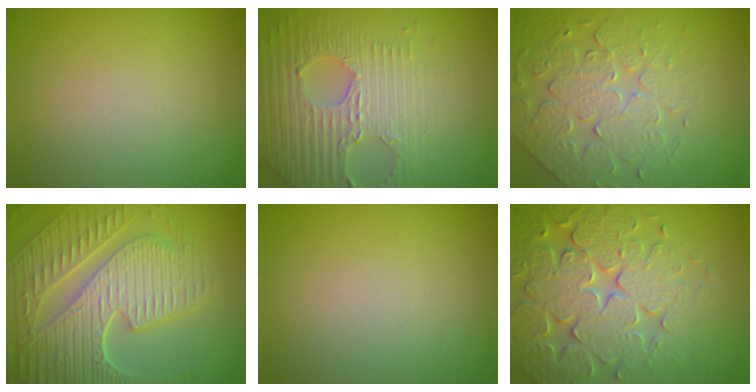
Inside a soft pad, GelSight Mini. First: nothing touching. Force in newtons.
{"total": 4.7, "press": 4.2, "slide": 1.9}
{"total": 4.2, "press": 4.1, "slide": 1.2}
{"total": 9.3, "press": 6.3, "slide": 6.8}
{"total": 0.0}
{"total": 7.7, "press": 7.5, "slide": 1.5}